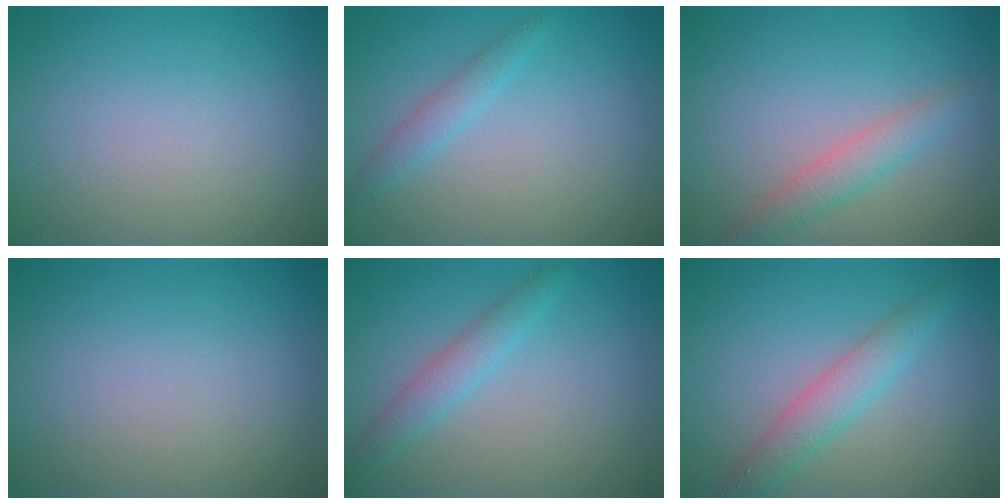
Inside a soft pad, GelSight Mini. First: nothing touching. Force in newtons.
{"total": 1.6, "press": 1.6, "slide": 0.0}
{"total": 2.5, "press": 2.5, "slide": 0.1}
{"total": 0.0}
{"total": 2.2, "press": 2.2, "slide": 0.1}
{"total": 2.9, "press": 2.9, "slide": 0.1}